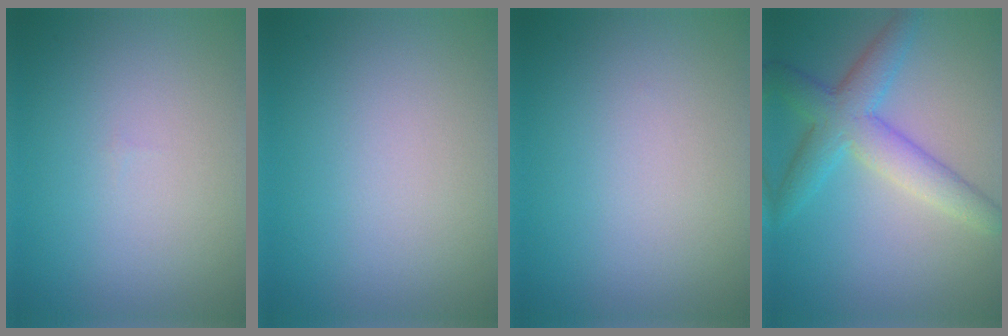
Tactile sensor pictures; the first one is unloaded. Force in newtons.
{"total": 0.0}
{"total": 0.0}
{"total": 5.3, "press": 5.3, "slide": 0.1}